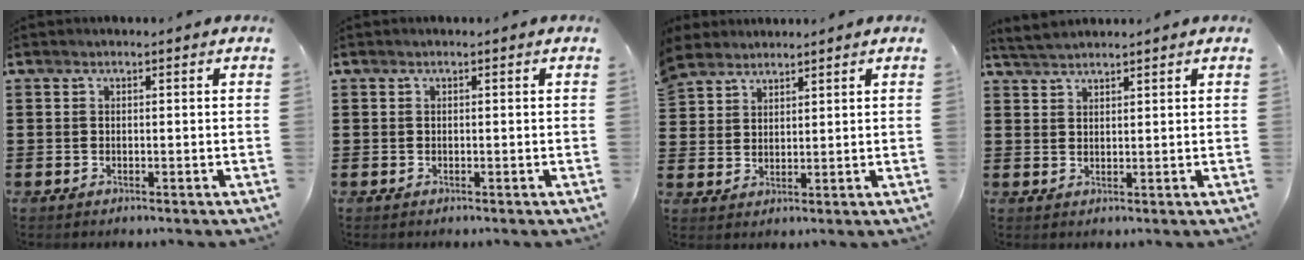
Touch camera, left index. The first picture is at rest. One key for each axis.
{"total": 0.0}
{"total": 3.8, "fx": 3.4, "fy": 1.6, "fz": -0.5, "tx": -0.006, "ty": -0.003, "tz": 0.067}
{"total": 2.7, "fx": 2.6, "fy": 0.2, "fz": 0.7, "tx": -0.020, "ty": 0.002, "tz": 0.052}